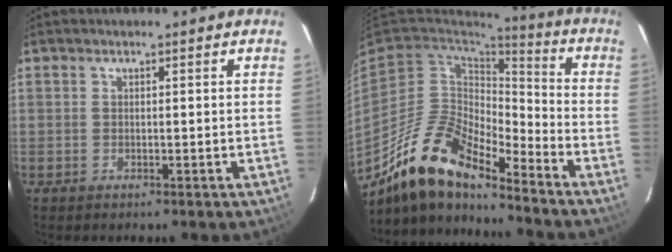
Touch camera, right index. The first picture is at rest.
{"total": 17.0, "force": [-13.4, 5.0, 9.2], "torque": [-0.175, -0.010, -0.259]}